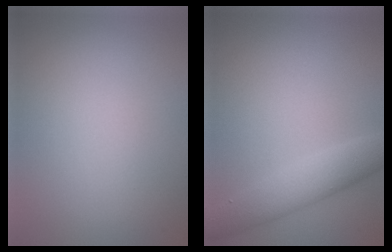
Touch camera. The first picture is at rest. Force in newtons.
{"total": 4.0, "press": 4.0, "slide": 0.4}